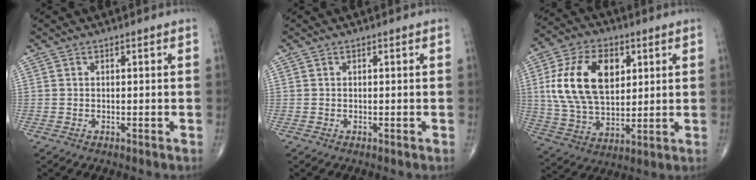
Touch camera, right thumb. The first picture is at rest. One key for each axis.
{"total": 0.0}
{"total": 18.4, "fx": 4.5, "fy": 11.3, "fz": 13.8, "tx": -0.237, "ty": -0.006, "tz": 0.086}